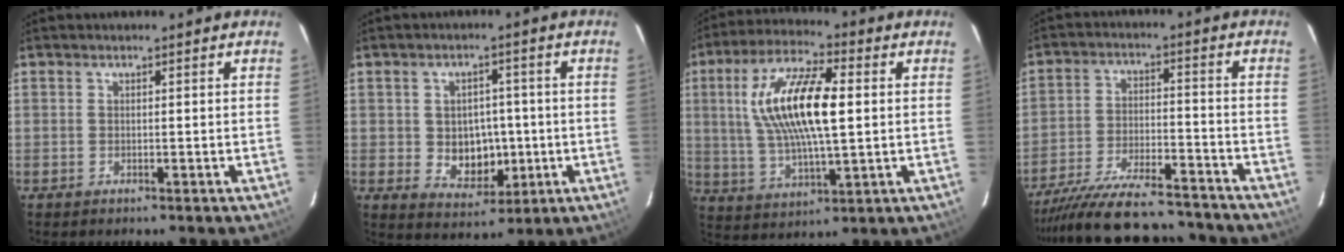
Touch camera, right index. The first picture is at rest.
{"total": 6.7, "force": [-0.4, 5.5, 3.8], "torque": [-0.069, 0.003, 0.010]}
{"total": 16.6, "force": [2.6, 5.8, 15.4], "torque": [-0.294, 0.014, 0.050]}
{"total": 22.0, "force": [-19.8, 4.8, 8.4], "torque": [-0.170, -0.020, -0.292]}